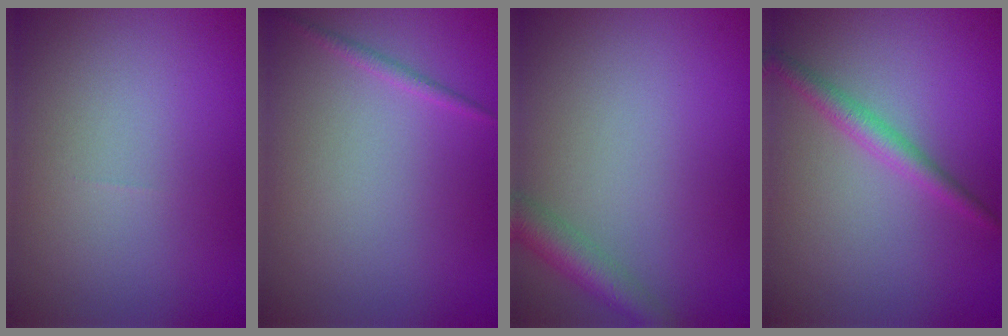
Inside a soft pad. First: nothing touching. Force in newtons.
{"total": 0.7, "press": 0.7, "slide": 0.0}
{"total": 3.0, "press": 3.0, "slide": 0.1}
{"total": 1.5, "press": 1.5, "slide": 0.1}